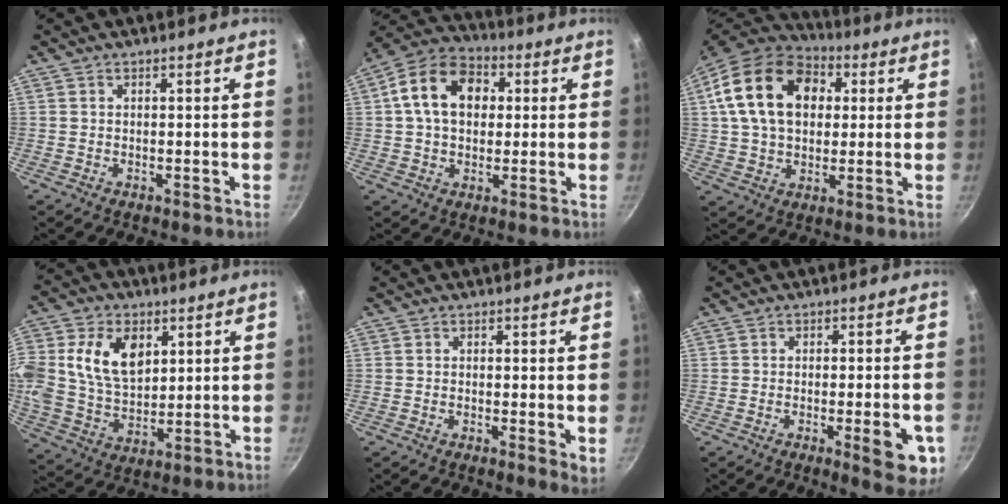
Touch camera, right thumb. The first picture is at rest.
{"total": 14.0, "force": [2.5, 10.3, 9.2], "torque": [-0.130, 0.023, 0.025]}
{"total": 19.9, "force": [5.0, 14.1, 13.2], "torque": [-0.210, 0.016, 0.078]}
{"total": 15.8, "force": [4.5, 11.0, 10.4], "torque": [-0.185, -0.006, 0.085]}
{"total": 2.9, "force": [0.0, 0.7, 2.8], "torque": [-0.035, -0.010, -0.004]}
{"total": 9.1, "force": [-3.0, 2.3, 8.2], "torque": [-0.085, 0.006, -0.035]}